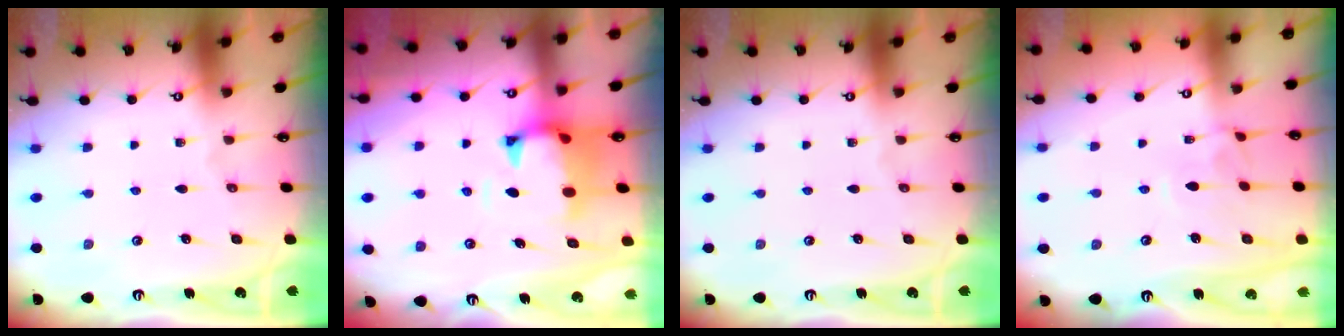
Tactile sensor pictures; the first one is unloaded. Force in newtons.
{"total": 1.6, "press": 0.7, "slide": 1.4}
{"total": 0.0}
{"total": 3.6, "press": 3.6, "slide": 0.5}